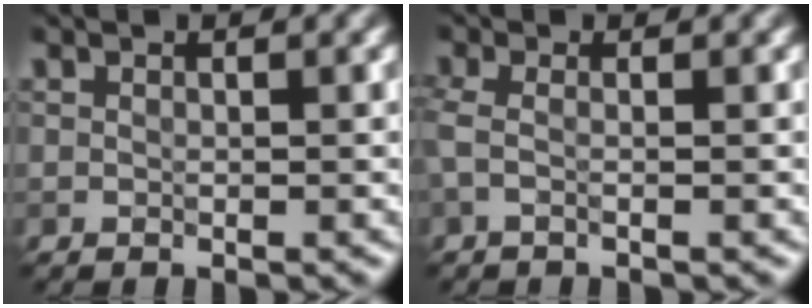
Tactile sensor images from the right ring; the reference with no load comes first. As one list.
[{"total": 1.8, "force": [-0.2, 0.8, 1.6], "torque": [-0.035, -0.002, -0.009]}]